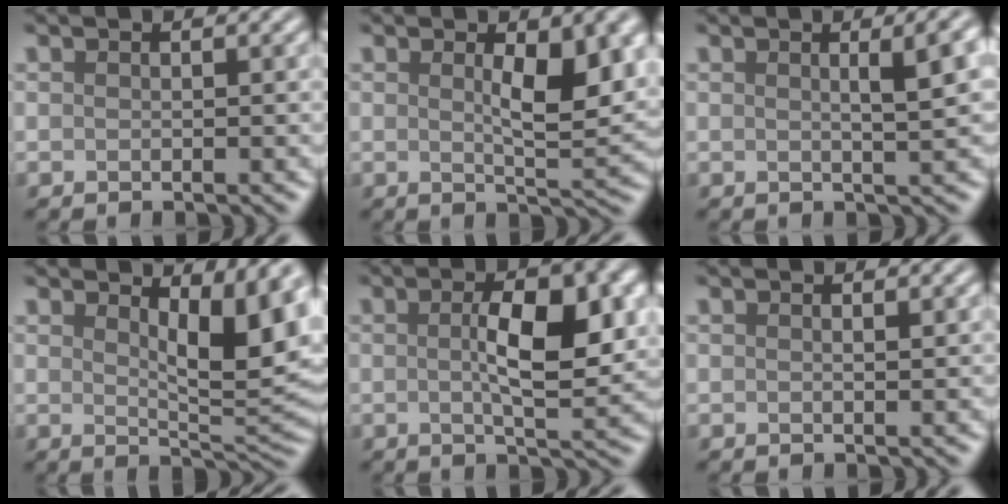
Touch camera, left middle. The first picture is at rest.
{"total": 5.4, "force": [1.2, 1.5, 5.1], "torque": [-0.079, -0.004, 0.023]}
{"total": 4.6, "force": [1.2, 1.3, 4.2], "torque": [-0.037, 0.013, 0.012]}
{"total": 6.3, "force": [2.2, 2.1, 5.6], "torque": [-0.077, -0.015, 0.039]}
{"total": 6.6, "force": [0.8, 2.0, 6.3], "torque": [-0.099, 0.002, 0.011]}
{"total": 0.6, "force": [0.2, 0.1, 0.5], "torque": [-0.007, 0.001, 0.003]}